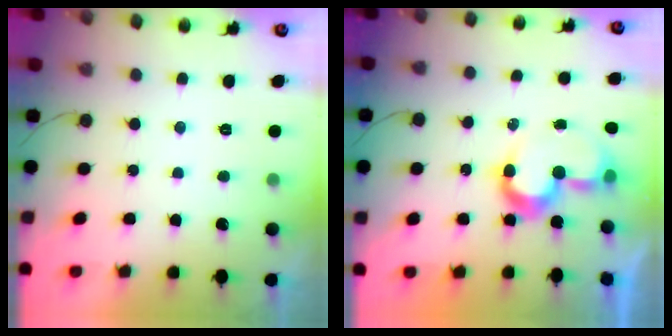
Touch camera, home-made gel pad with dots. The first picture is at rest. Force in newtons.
{"total": 8.7, "press": 8.4, "slide": 2.3}